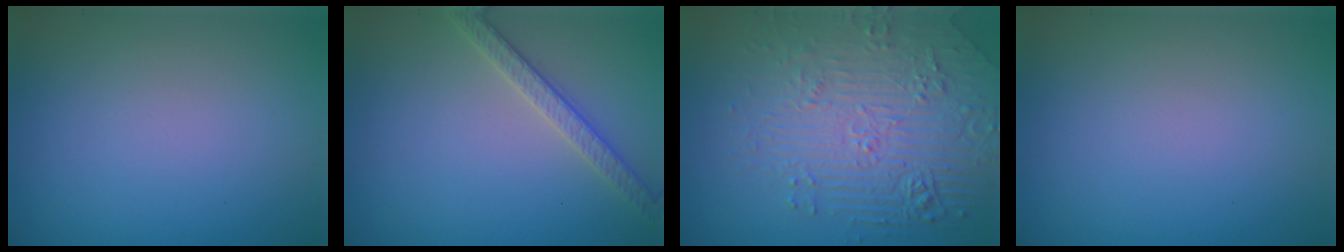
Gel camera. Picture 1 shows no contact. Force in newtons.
{"total": 2.7, "press": 2.6, "slide": 0.6}
{"total": 5.4, "press": 4.8, "slide": 2.3}
{"total": 0.0}